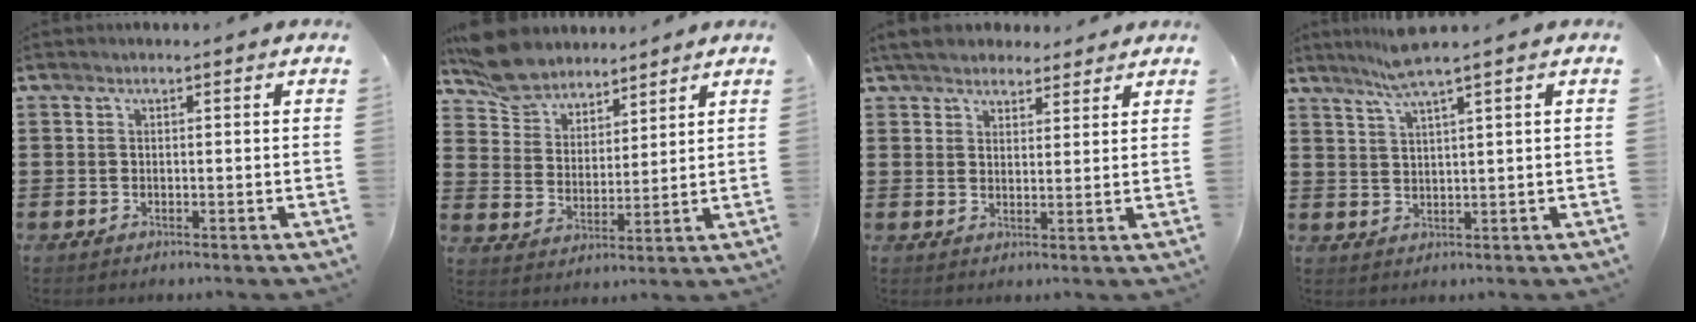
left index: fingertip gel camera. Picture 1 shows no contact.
{"total": 7.8, "force": [7.1, 3.1, 1.0], "torque": [-0.057, -0.024, 0.137]}
{"total": 4.6, "force": [4.3, 1.5, 1.0], "torque": [-0.031, -0.004, 0.081]}
{"total": 4.6, "force": [3.3, -0.6, 3.2], "torque": [-0.069, -0.003, 0.058]}